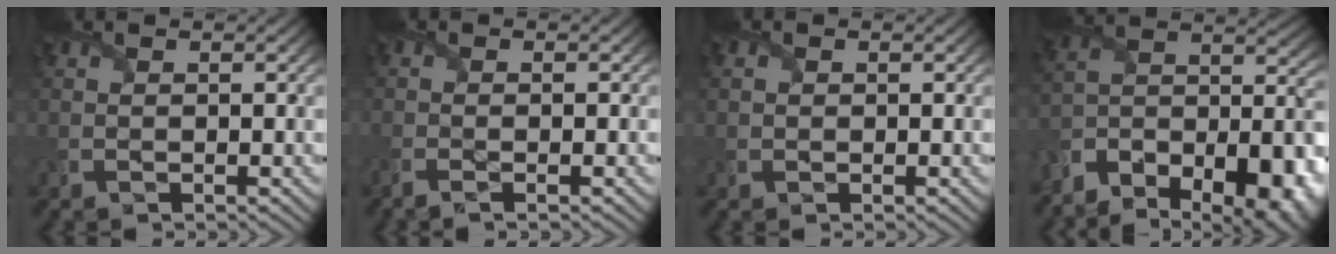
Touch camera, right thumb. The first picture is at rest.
{"total": 2.0, "force": [-1.4, -0.3, 1.5], "torque": [-0.035, -0.005, -0.029]}
{"total": 0.0}
{"total": 18.9, "force": [-13.3, 7.7, 10.9], "torque": [-0.201, -0.034, -0.197]}